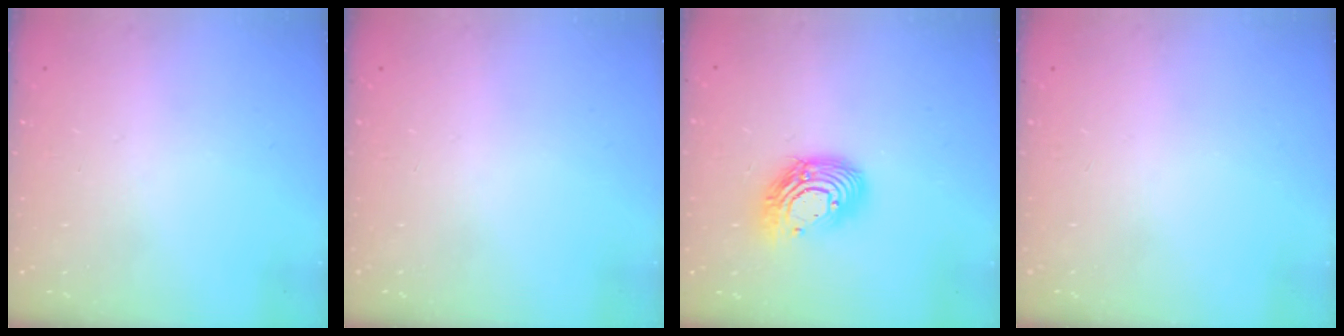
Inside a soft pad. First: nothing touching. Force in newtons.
{"total": 0.0}
{"total": 13.7, "press": 13.7, "slide": 1.2}
{"total": 0.0}